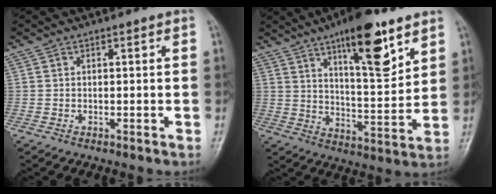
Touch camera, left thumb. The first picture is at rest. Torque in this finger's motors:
{"motor_torque": [1.33, 0.53, 1.62, -1.15, 0.47]}